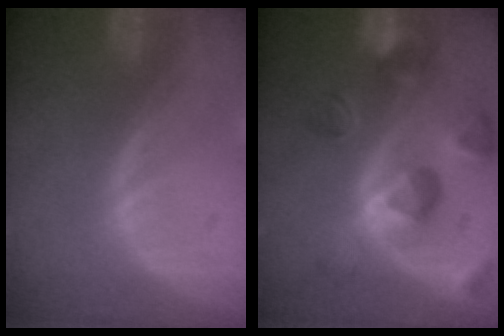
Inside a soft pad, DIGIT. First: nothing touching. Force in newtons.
{"total": 10.2, "press": 9.0, "slide": 4.8}